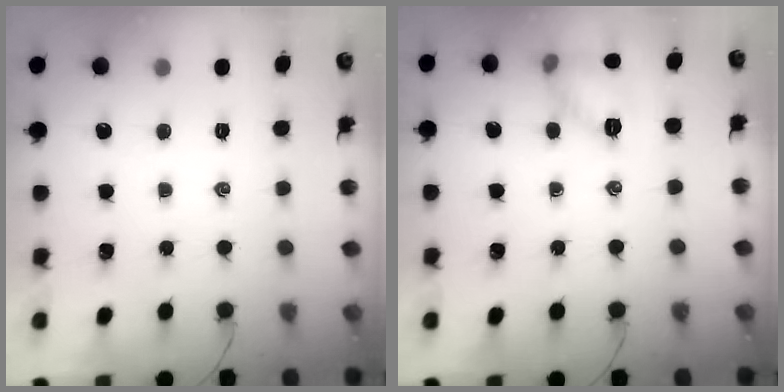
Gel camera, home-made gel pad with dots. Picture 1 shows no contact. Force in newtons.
{"total": 8.8, "press": 8.7, "slide": 1.3}